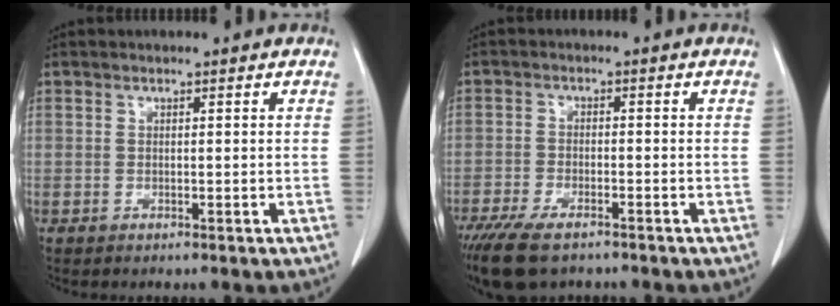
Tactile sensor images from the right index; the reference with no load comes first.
{"total": 9.9, "force": [-7.2, 3.7, 5.6], "torque": [-0.105, -0.017, -0.122]}